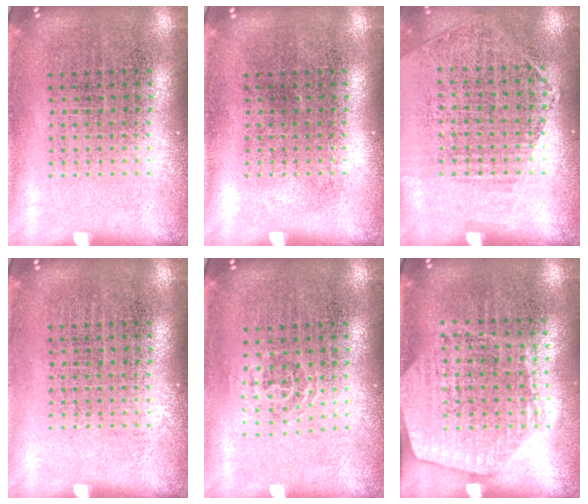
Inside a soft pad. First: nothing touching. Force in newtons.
{"total": 0.0}
{"total": 1.2, "press": 1.0, "slide": 0.7}
{"total": 0.0}
{"total": 0.8, "press": 0.5, "slide": 0.7}
{"total": 1.6, "press": 1.4, "slide": 0.7}